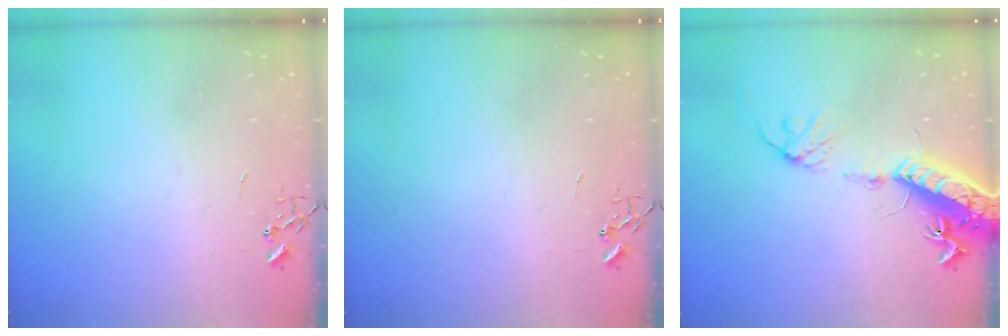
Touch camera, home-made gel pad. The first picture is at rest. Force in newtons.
{"total": 0.0}
{"total": 17.9, "press": 17.4, "slide": 4.2}